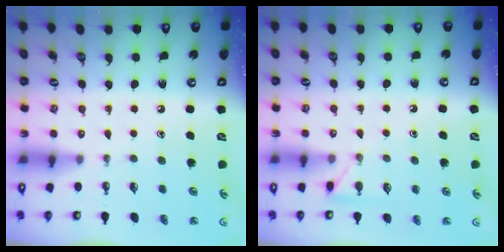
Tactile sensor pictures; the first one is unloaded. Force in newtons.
{"total": 4.8, "press": 4.7, "slide": 0.5}